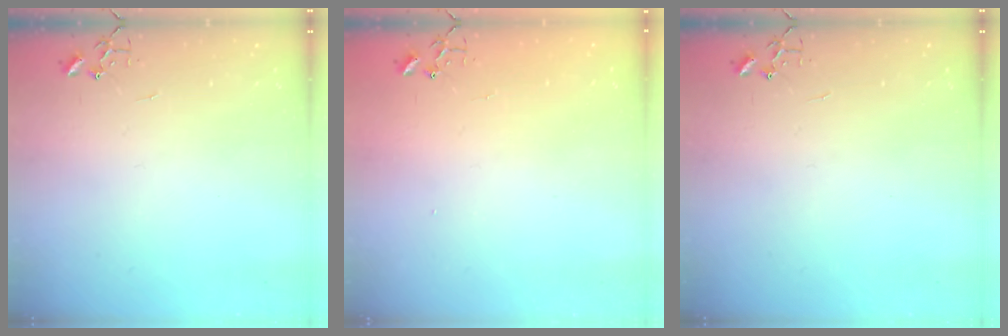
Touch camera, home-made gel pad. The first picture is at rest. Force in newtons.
{"total": 1.3, "press": 1.2, "slide": 0.1}
{"total": 0.0}